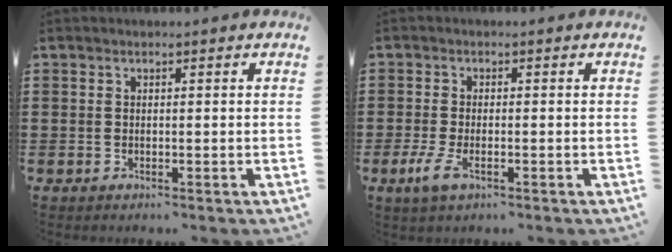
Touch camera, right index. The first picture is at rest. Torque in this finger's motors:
{"motor_torque": [2.13, 0.00, 0.18, 0.08]}